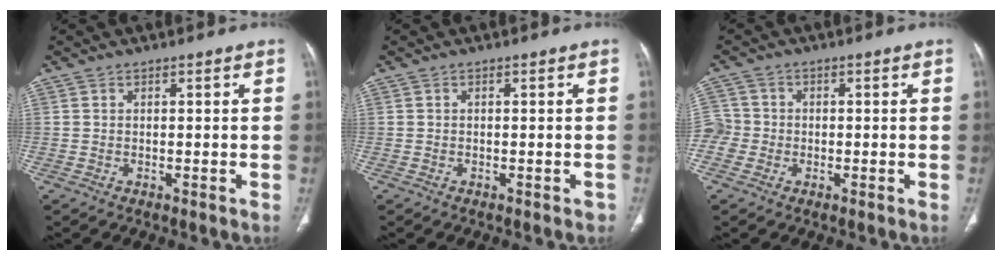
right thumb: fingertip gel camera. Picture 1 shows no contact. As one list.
[{"total": 1.0, "force": [-0.7, 0.5, 0.5], "torque": [-0.004, 0.000, -0.007]}, {"total": 4.8, "force": [-1.1, 4.5, 0.9], "torque": [-0.006, 0.013, -0.028]}]